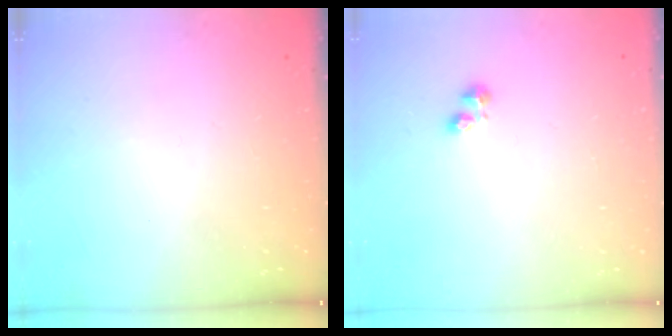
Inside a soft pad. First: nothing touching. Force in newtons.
{"total": 2.1, "press": 2.1, "slide": 0.3}